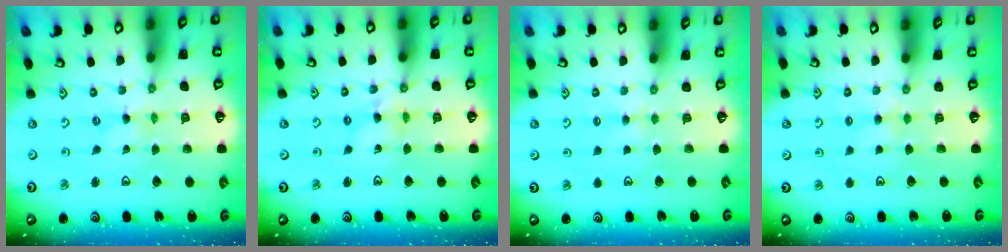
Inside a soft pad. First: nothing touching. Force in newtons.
{"total": 4.0, "press": 4.0, "slide": 0.4}
{"total": 2.7, "press": 2.7, "slide": 0.6}
{"total": 2.7, "press": 2.7, "slide": 0.5}